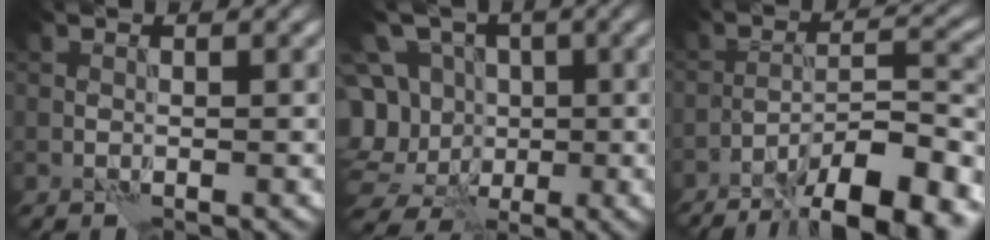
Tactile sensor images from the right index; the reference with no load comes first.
{"total": 11.2, "force": [-0.6, 10.1, 4.7], "torque": [-0.112, 0.026, -0.033]}
{"total": 12.1, "force": [-8.6, 2.9, 8.0], "torque": [-0.121, 0.012, -0.136]}